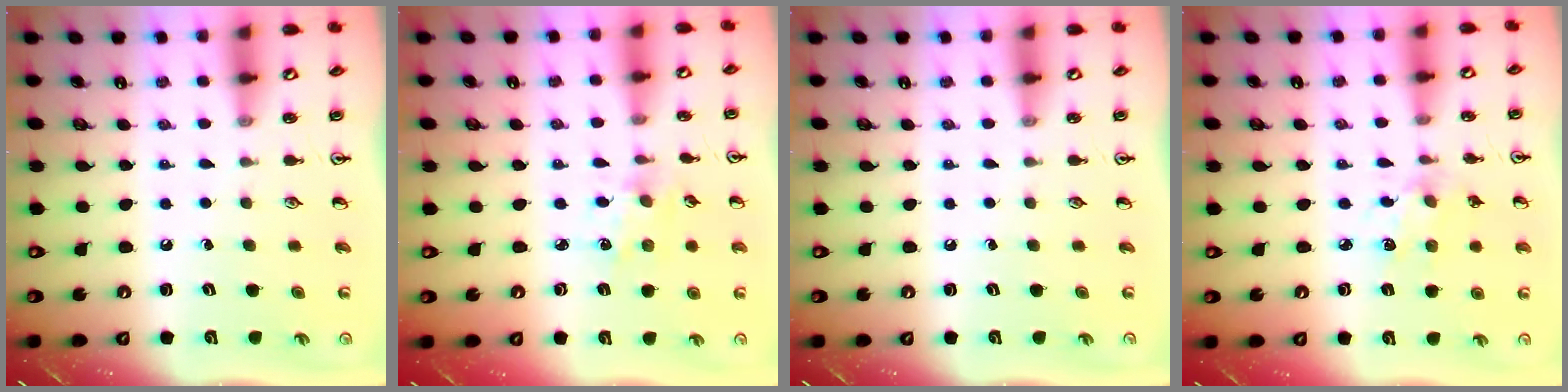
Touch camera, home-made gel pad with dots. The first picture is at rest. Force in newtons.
{"total": 2.2, "press": 2.2, "slide": 0.2}
{"total": 0.0}
{"total": 4.5, "press": 4.5, "slide": 0.3}